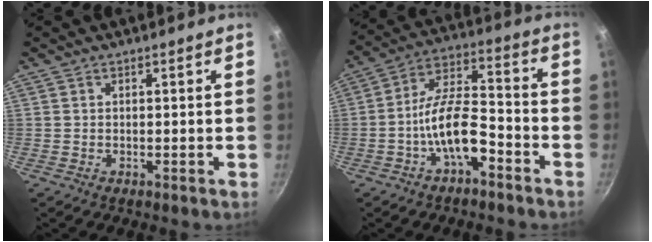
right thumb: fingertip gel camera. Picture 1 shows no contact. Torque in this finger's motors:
{"motor_torque": [1.83, 0.65, 1.57, -1.13, 0.57]}